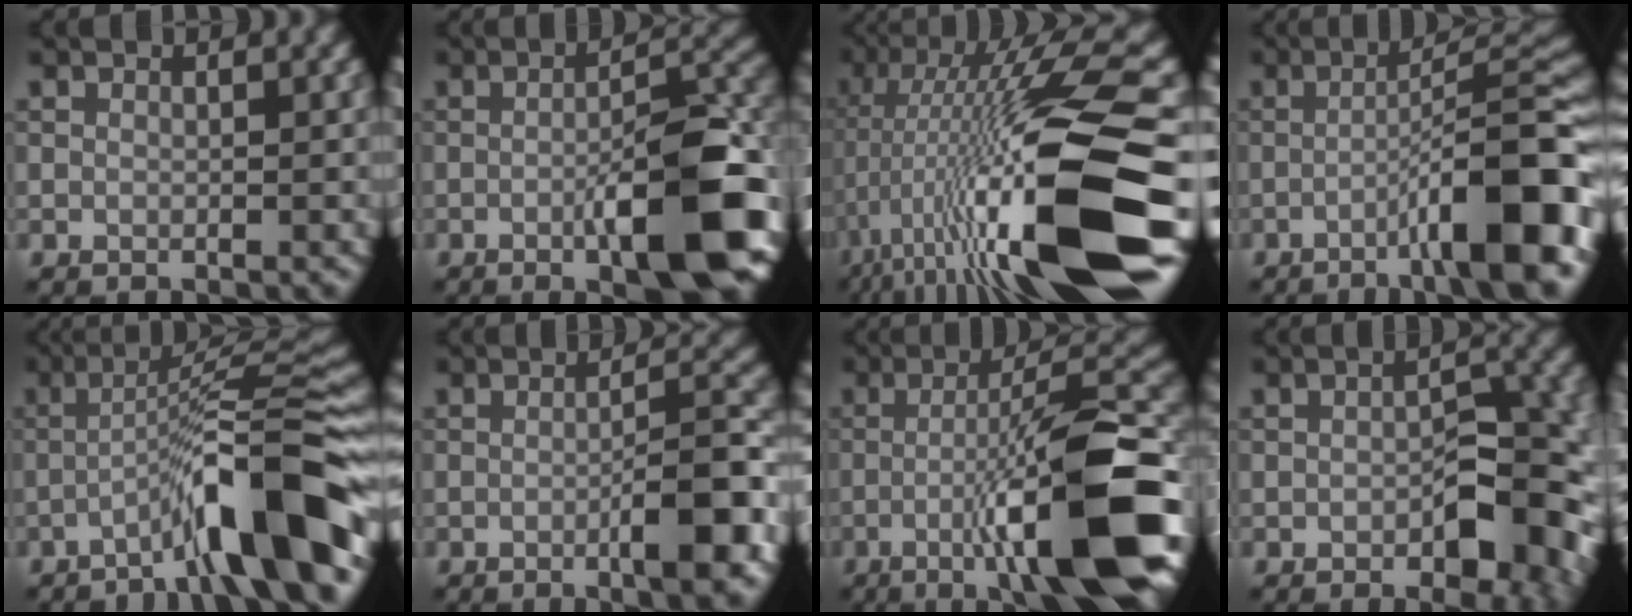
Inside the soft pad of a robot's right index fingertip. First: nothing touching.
{"total": 9.0, "force": [-3.1, 2.0, 8.2], "torque": [-0.113, 0.012, -0.054]}
{"total": 17.0, "force": [-4.2, 2.9, 16.2], "torque": [-0.280, 0.014, -0.064]}
{"total": 10.5, "force": [-4.2, 1.7, 9.4], "torque": [-0.119, 0.023, -0.069]}
{"total": 9.8, "force": [-4.9, 1.2, 8.4], "torque": [-0.119, 0.027, -0.087]}
{"total": 6.2, "force": [-2.1, 1.0, 5.8], "torque": [-0.076, 0.015, -0.037]}
{"total": 13.3, "force": [-4.2, 2.1, 12.4], "torque": [-0.180, 0.011, -0.066]}
{"total": 6.8, "force": [-2.2, 3.1, 5.7], "torque": [-0.064, 0.007, -0.033]}